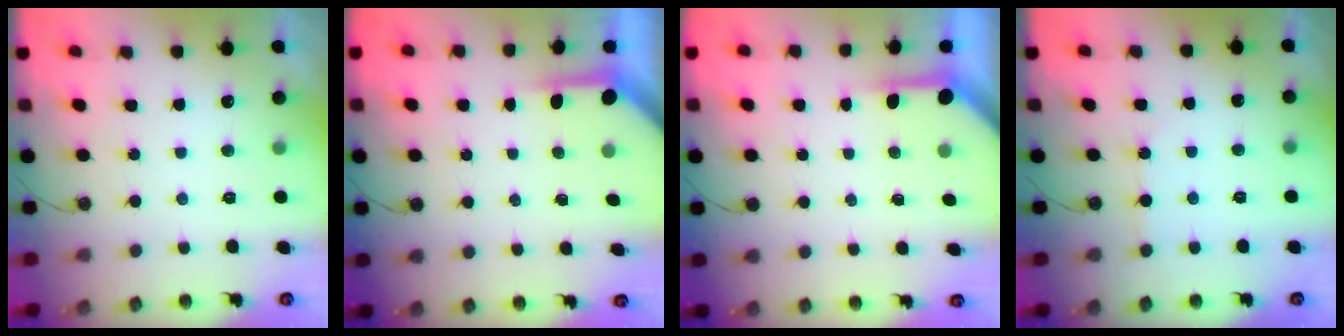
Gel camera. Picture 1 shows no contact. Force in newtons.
{"total": 3.7, "press": 3.7, "slide": 0.4}
{"total": 4.0, "press": 3.9, "slide": 0.4}
{"total": 2.6, "press": 2.6, "slide": 0.4}